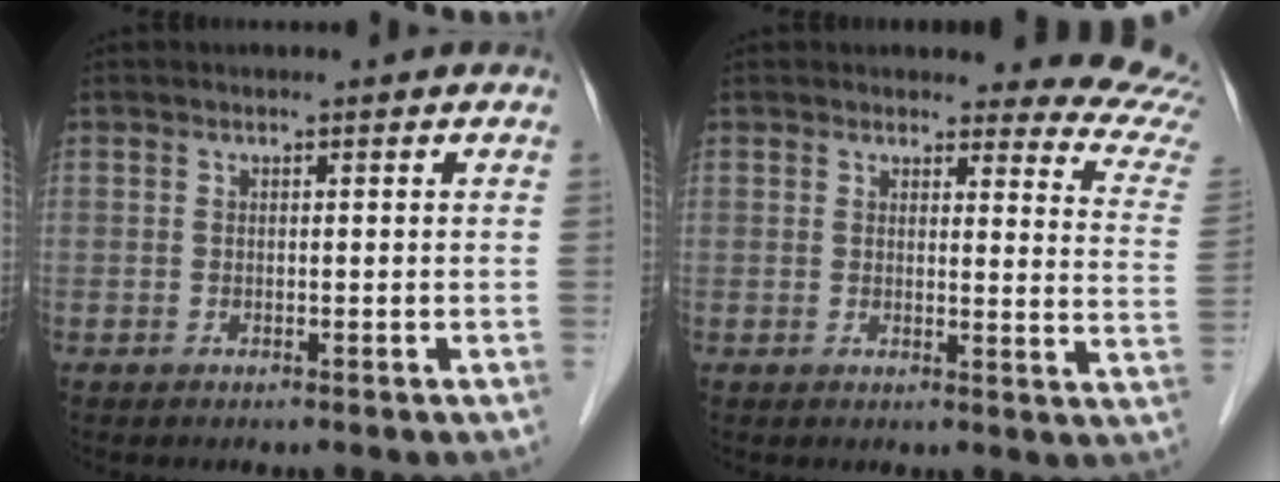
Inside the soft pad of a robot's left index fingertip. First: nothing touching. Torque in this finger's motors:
{"motor_torque": [0.22, -0.25, 0.13, 0.03]}